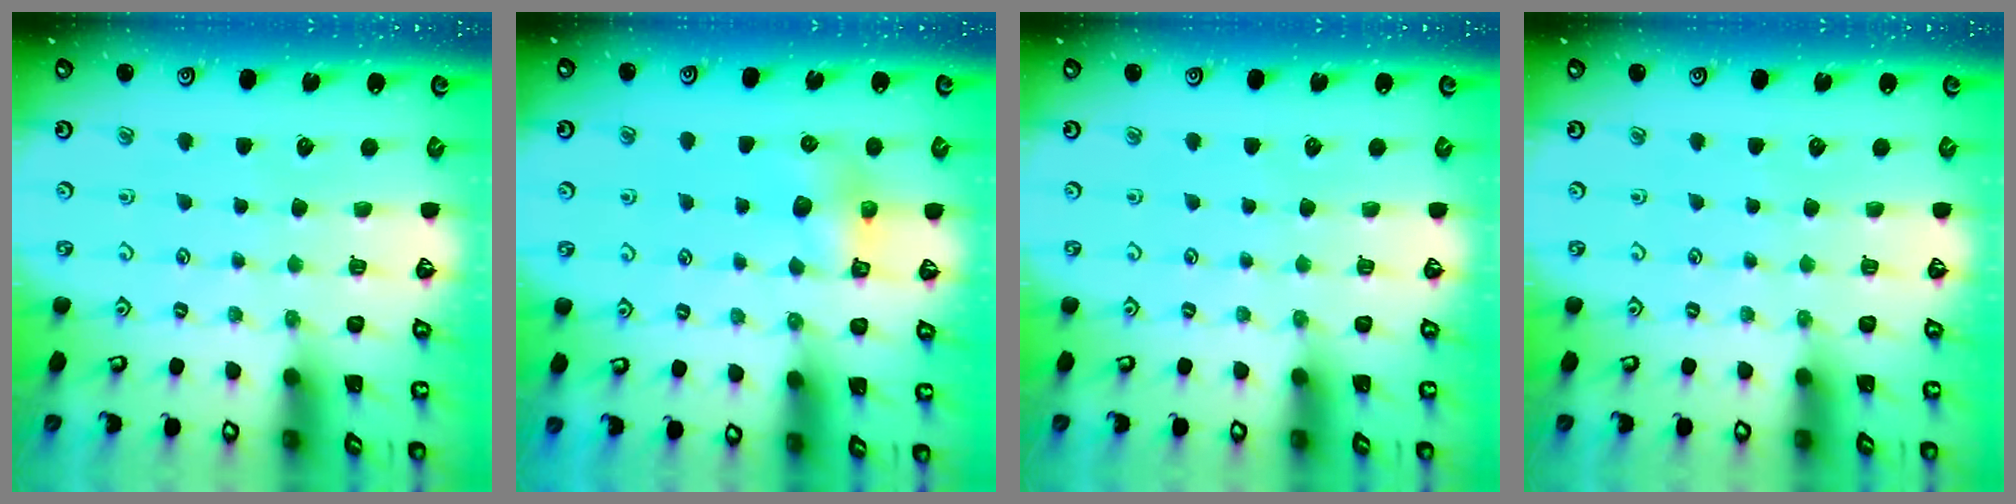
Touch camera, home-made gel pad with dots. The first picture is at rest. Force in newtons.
{"total": 7.8, "press": 7.8, "slide": 0.5}
{"total": 0.0}
{"total": 0.0}